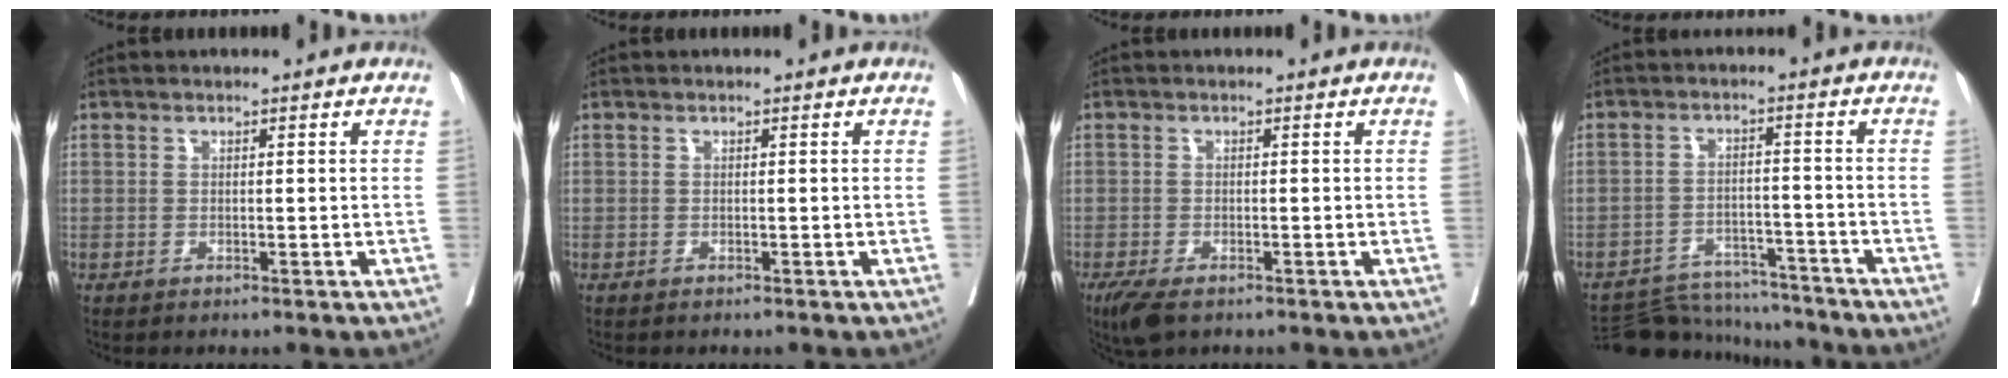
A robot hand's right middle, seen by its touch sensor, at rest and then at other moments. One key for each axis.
{"total": 0.0}
{"total": 4.3, "fx": -2.9, "fy": 1.6, "fz": 2.7, "tx": -0.054, "ty": -0.011, "tz": -0.049}
{"total": 11.3, "fx": -11.1, "fy": 2.2, "fz": 0.8, "tx": -0.017, "ty": 0.004, "tz": -0.166}